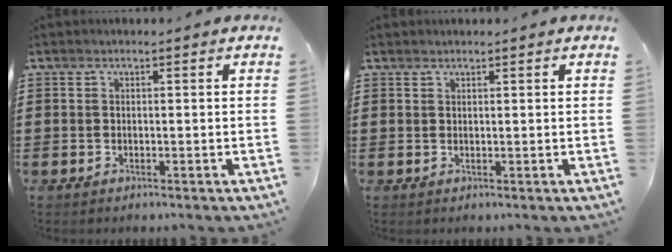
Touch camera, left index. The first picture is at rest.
{"total": 0.8, "force": [0.7, 0.1, 0.1], "torque": [-0.003, 0.000, 0.015]}